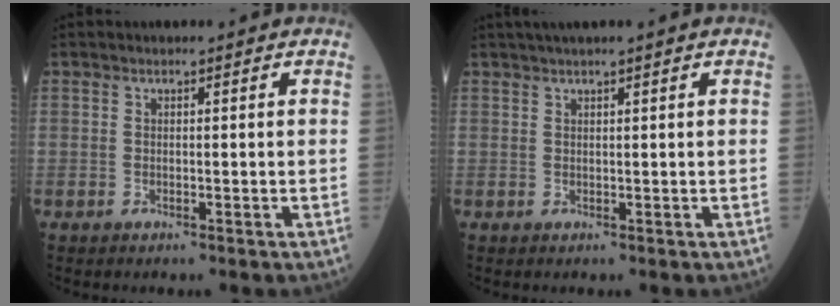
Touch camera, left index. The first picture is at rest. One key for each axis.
{"total": 2.6, "fx": 1.9, "fy": -0.5, "fz": 1.7, "tx": -0.027, "ty": 0.019, "tz": 0.037}